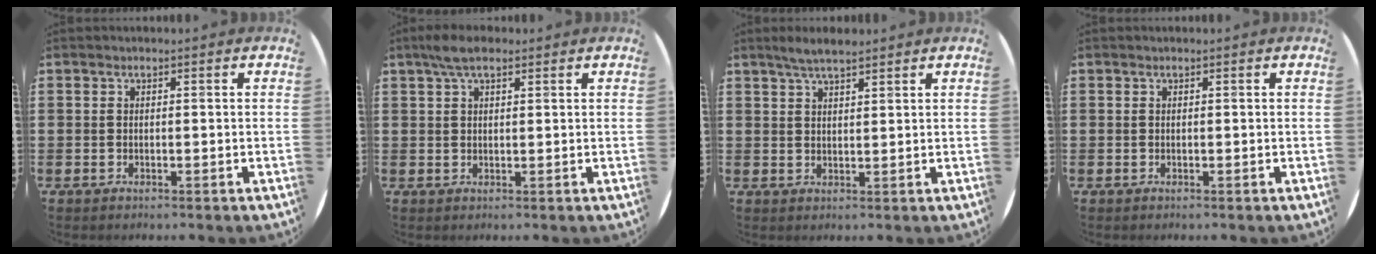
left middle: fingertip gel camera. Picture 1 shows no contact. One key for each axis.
{"total": 3.8, "fx": 2.5, "fy": 1.3, "fz": 2.6, "tx": -0.056, "ty": 0.008, "tz": 0.044}
{"total": 3.3, "fx": 2.8, "fy": 0.5, "fz": 1.6, "tx": -0.037, "ty": 0.002, "tz": 0.050}
{"total": 0.0}